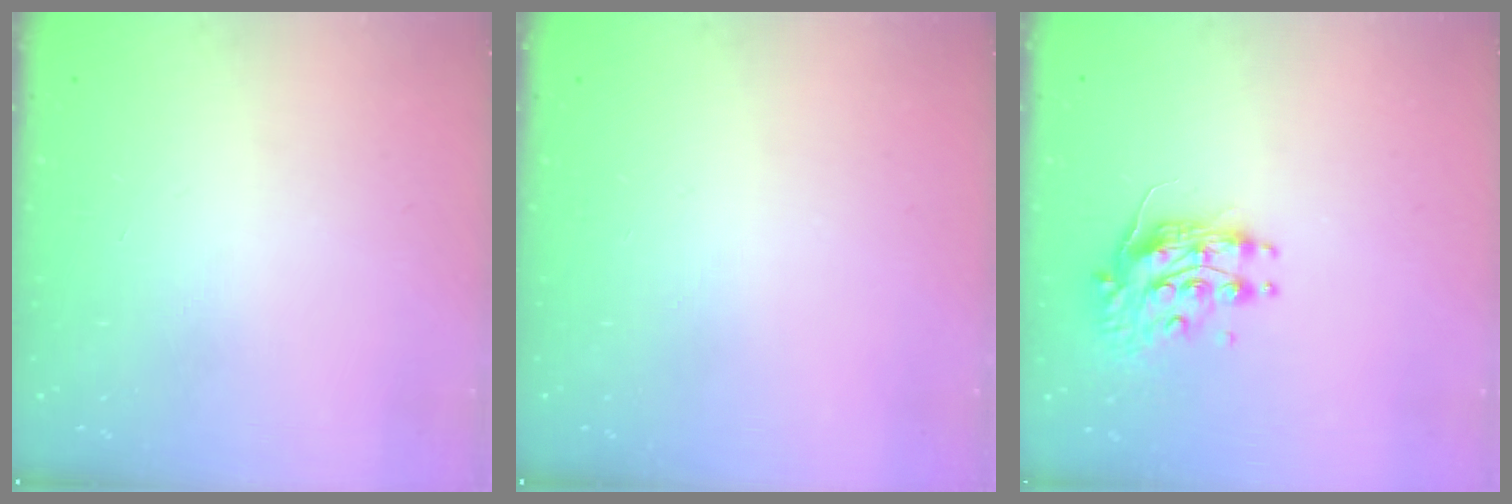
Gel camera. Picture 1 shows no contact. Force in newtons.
{"total": 0.0}
{"total": 9.1, "press": 9.1, "slide": 0.6}